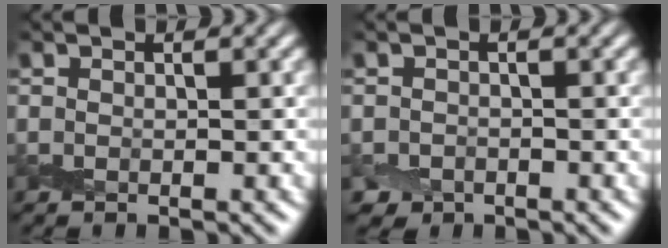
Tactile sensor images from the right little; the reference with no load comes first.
{"total": 1.6, "force": [-1.2, 1.1, 0.1], "torque": [0.005, -0.003, -0.025]}